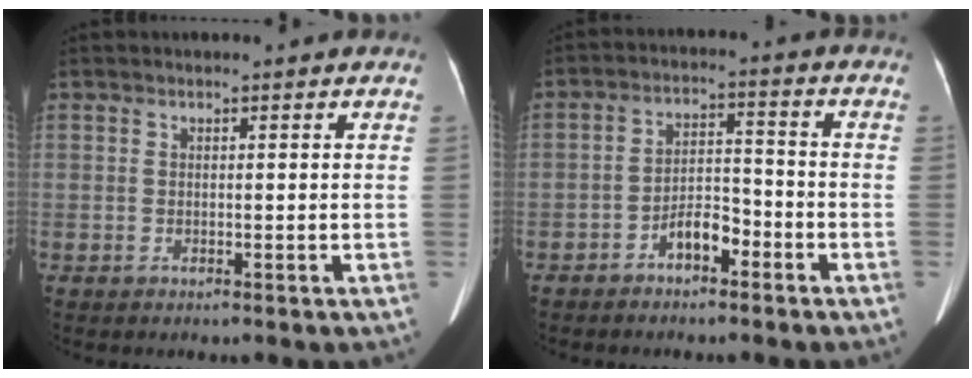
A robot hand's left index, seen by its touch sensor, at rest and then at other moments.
{"total": 5.1, "force": [-3.2, 2.1, 3.3], "torque": [-0.064, 0.017, -0.056]}